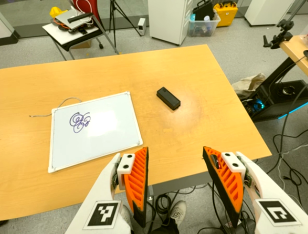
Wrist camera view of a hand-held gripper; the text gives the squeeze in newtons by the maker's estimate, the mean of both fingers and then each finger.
{"total": 0.0}